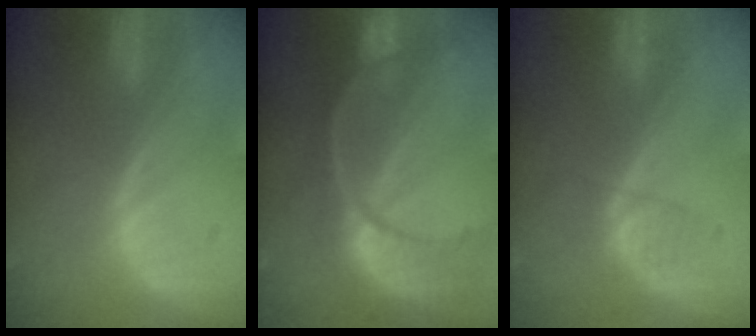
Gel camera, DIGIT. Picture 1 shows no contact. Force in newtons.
{"total": 11.2, "press": 9.4, "slide": 6.1}
{"total": 2.5, "press": 2.3, "slide": 0.9}